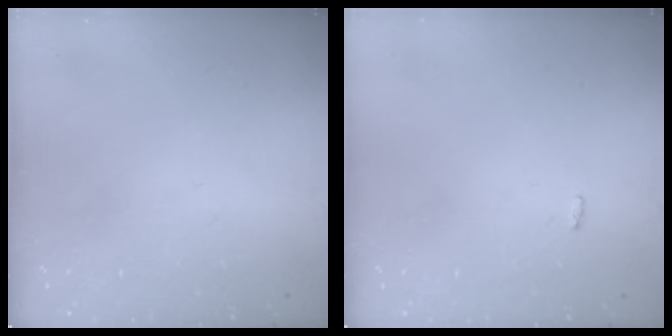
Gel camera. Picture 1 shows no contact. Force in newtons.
{"total": 2.9, "press": 2.9, "slide": 0.2}